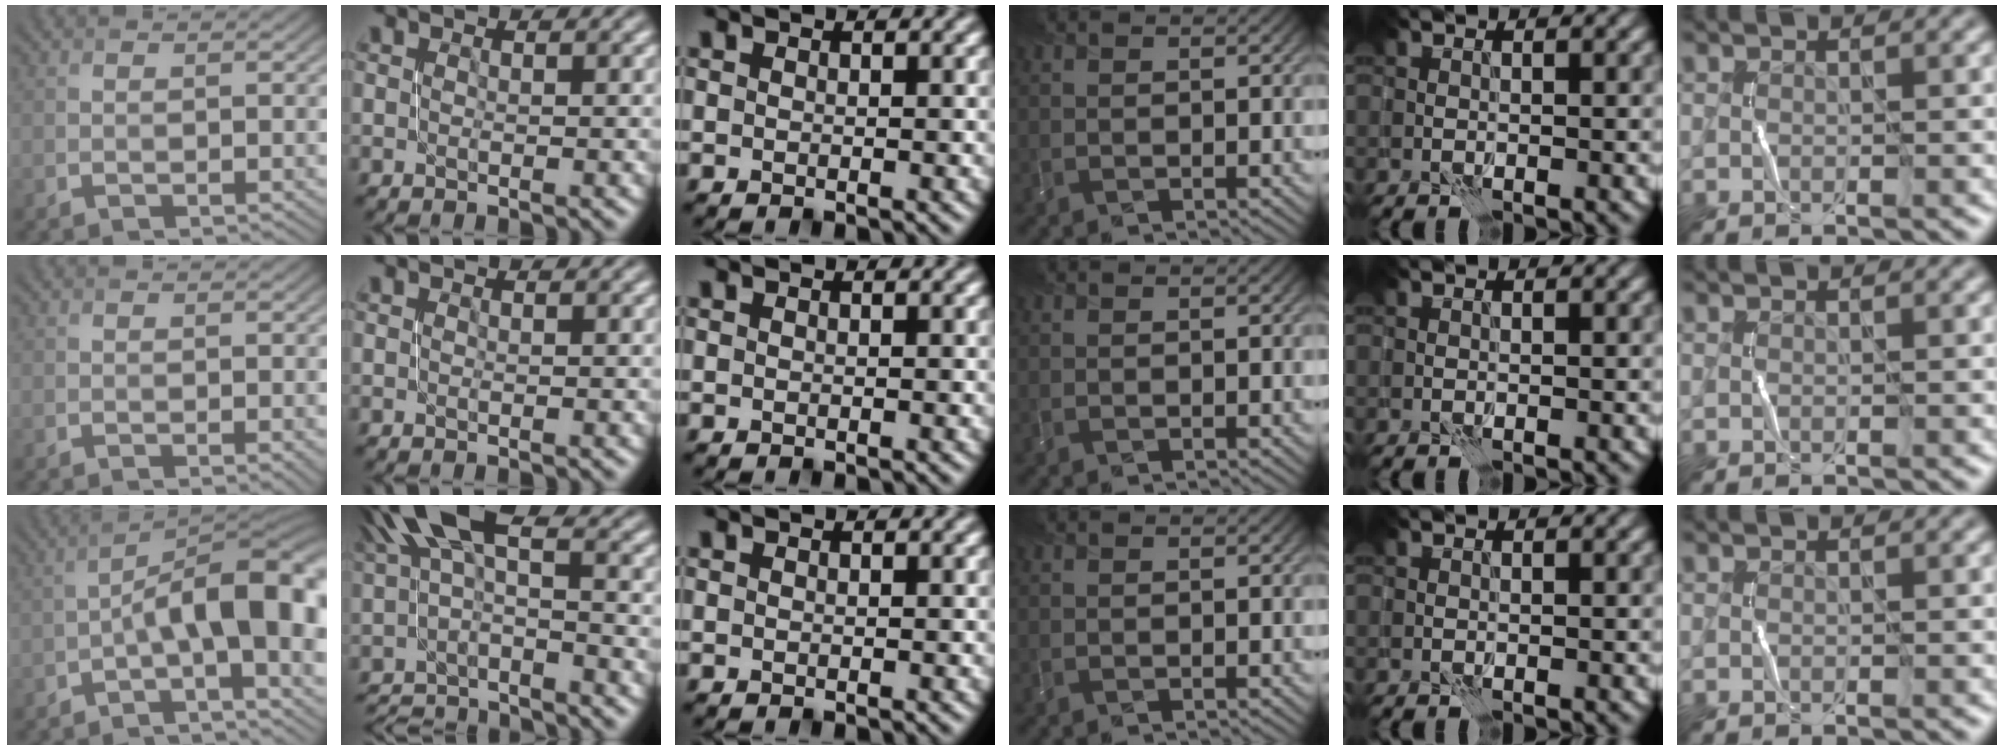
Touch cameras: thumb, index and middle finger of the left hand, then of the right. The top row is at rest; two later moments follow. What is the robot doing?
{"motion": "open", "object": "stapler"}